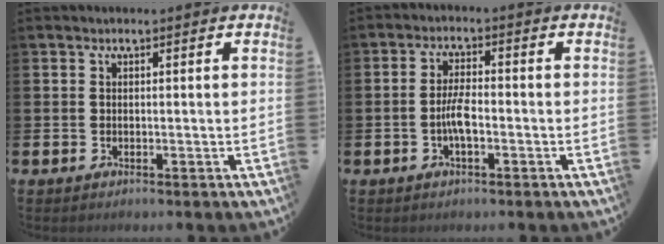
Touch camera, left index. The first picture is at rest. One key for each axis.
{"total": 3.2, "fx": -1.0, "fy": 1.0, "fz": 2.9, "tx": -0.067, "ty": 0.006, "tz": -0.020}